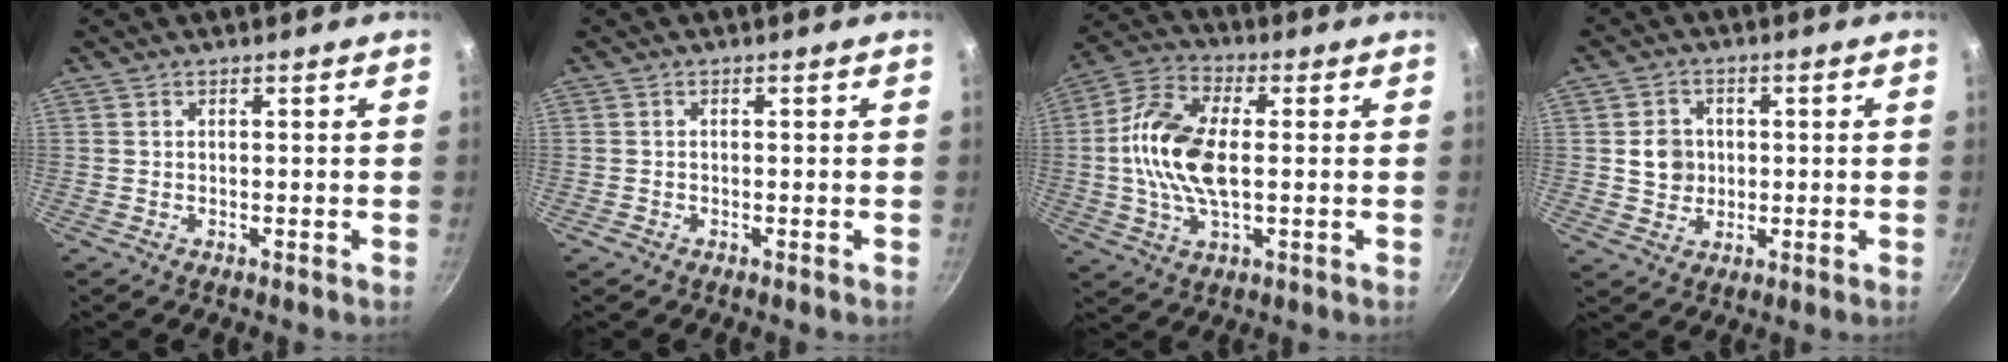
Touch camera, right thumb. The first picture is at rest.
{"total": 0.7, "force": [-0.5, 0.5, 0.1], "torque": [0.000, 0.001, -0.012]}
{"total": 14.7, "force": [0.3, 7.5, 12.6], "torque": [-0.261, 0.015, 0.002]}
{"total": 5.6, "force": [0.4, 5.1, 2.3], "torque": [-0.017, 0.002, 0.007]}